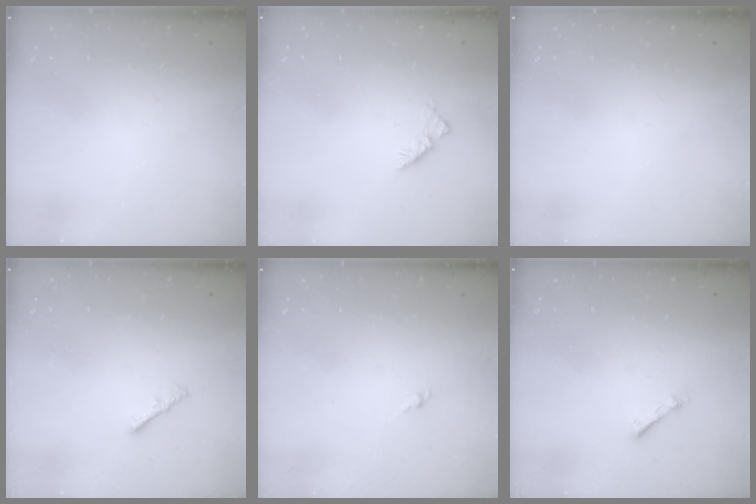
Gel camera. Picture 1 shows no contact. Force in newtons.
{"total": 2.9, "press": 2.8, "slide": 0.7}
{"total": 0.0}
{"total": 1.6, "press": 1.5, "slide": 0.5}
{"total": 1.6, "press": 1.5, "slide": 0.6}
{"total": 2.7, "press": 2.7, "slide": 0.4}